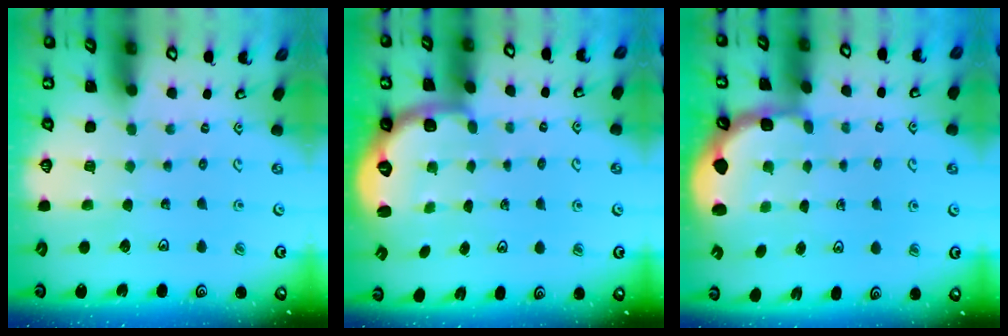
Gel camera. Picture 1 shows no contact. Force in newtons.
{"total": 2.6, "press": 1.6, "slide": 2.1}
{"total": 2.2, "press": 2.0, "slide": 1.1}